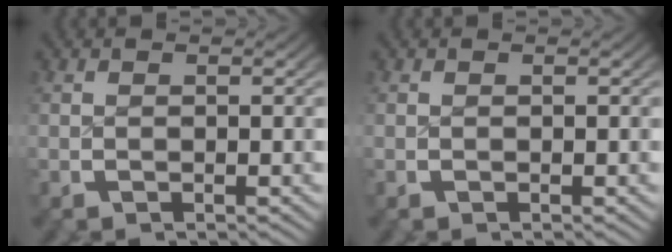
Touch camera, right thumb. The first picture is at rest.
{"total": 0.0}